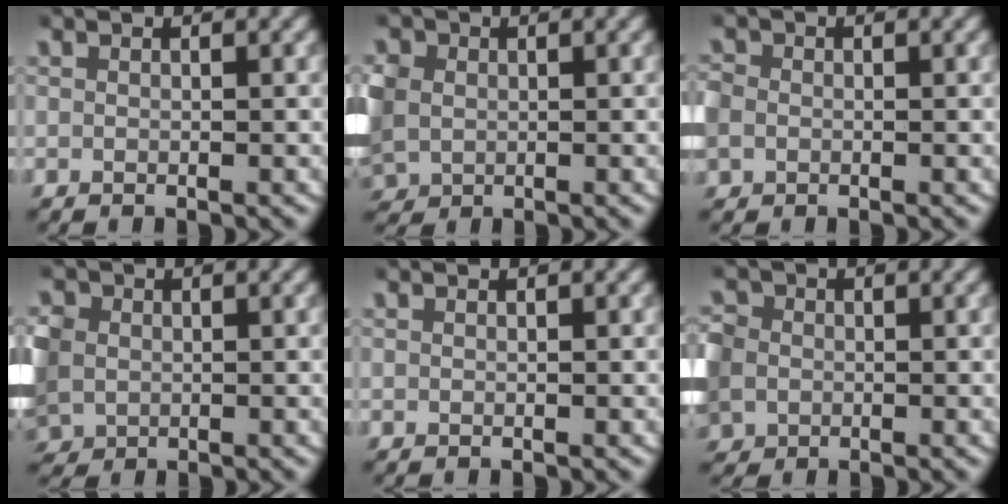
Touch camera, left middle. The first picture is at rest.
{"total": 4.4, "force": [-0.3, 3.9, 2.0], "torque": [-0.068, -0.016, 0.000]}
{"total": 3.3, "force": [-1.0, 2.9, 1.3], "torque": [-0.051, -0.015, -0.016]}
{"total": 5.2, "force": [-0.6, 4.7, 2.2], "torque": [-0.075, -0.022, -0.005]}
{"total": 0.0}
{"total": 7.5, "force": [-2.5, 6.6, 2.7], "torque": [-0.090, -0.035, -0.041]}